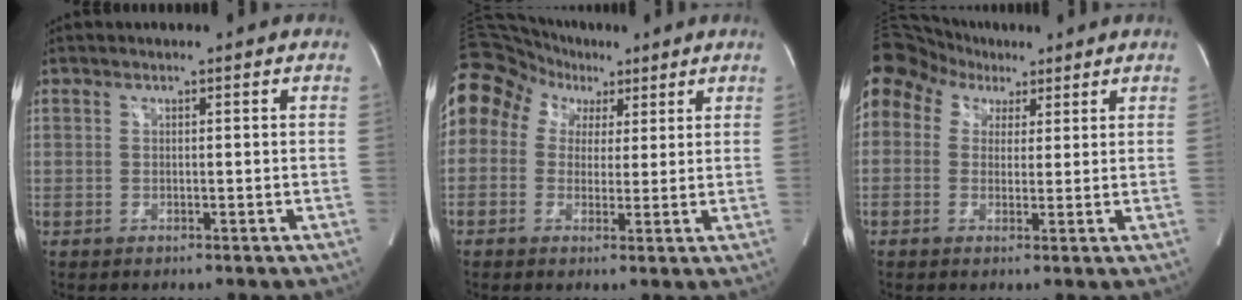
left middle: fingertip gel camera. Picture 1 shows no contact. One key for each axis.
{"total": 14.0, "fx": 6.1, "fy": 11.4, "fz": 5.4, "tx": -0.126, "ty": 0.088, "tz": 0.110}
{"total": 19.5, "fx": 9.3, "fy": 15.1, "fz": 8.2, "tx": -0.254, "ty": 0.115, "tz": 0.177}